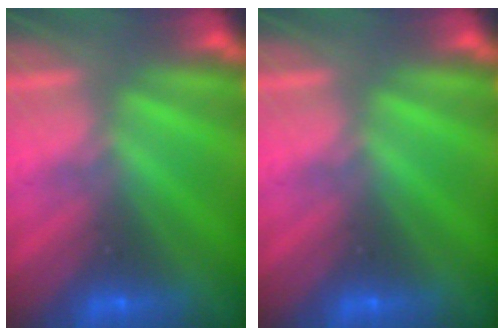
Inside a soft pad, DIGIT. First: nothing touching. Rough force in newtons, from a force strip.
{"total": 0.0}